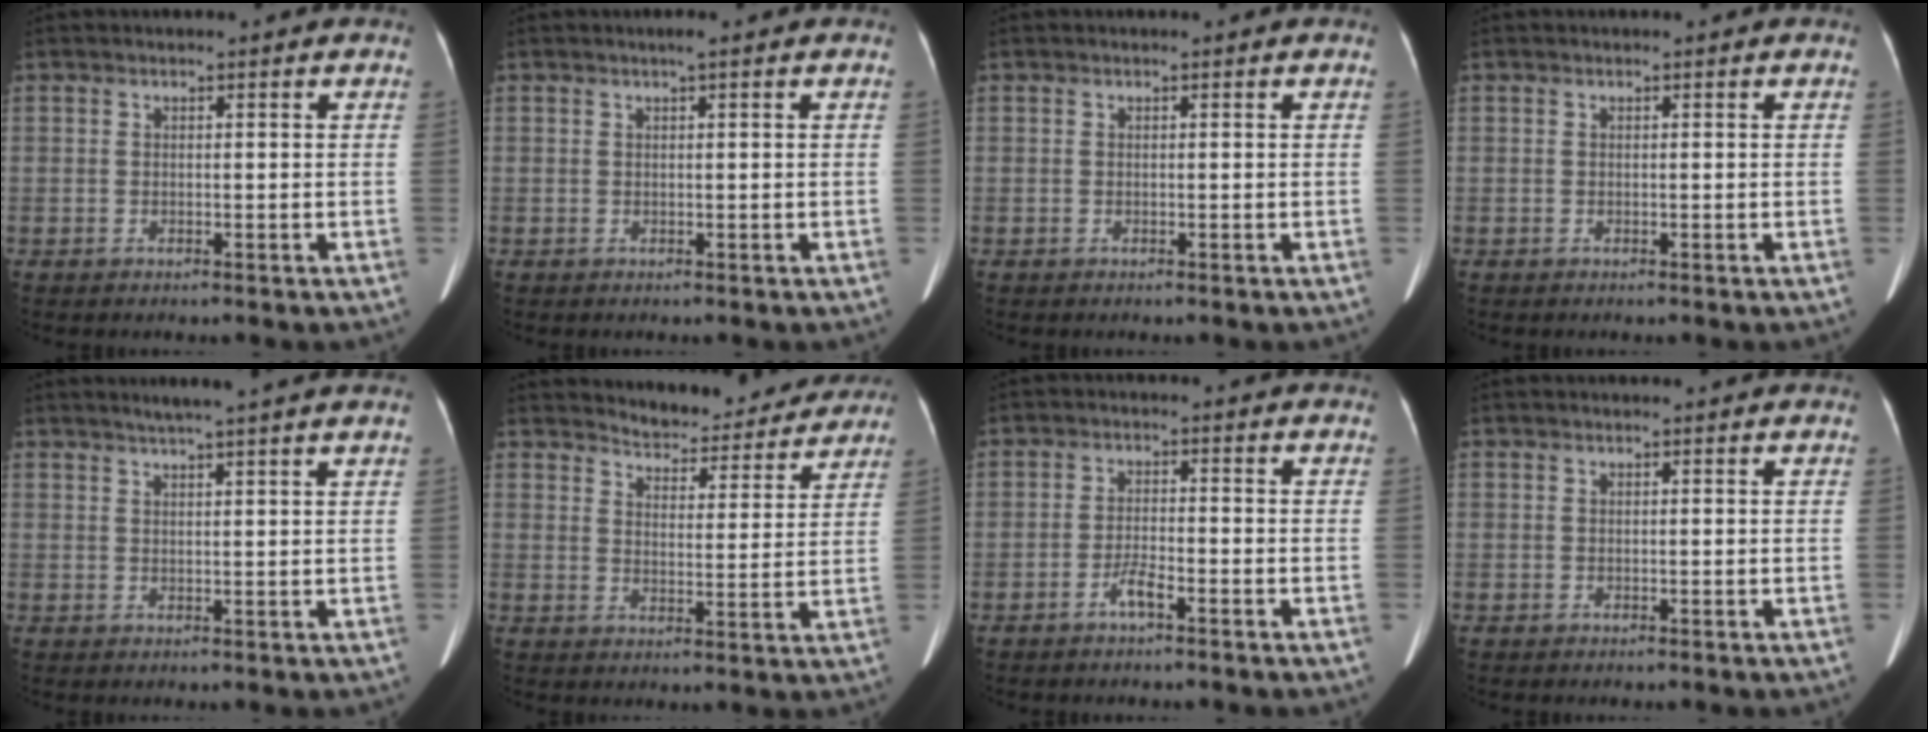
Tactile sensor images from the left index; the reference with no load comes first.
{"total": 0.9, "force": [0.6, 0.0, 0.6], "torque": [-0.012, 0.010, 0.012]}
{"total": 0.0}
{"total": 0.0}
{"total": 6.8, "force": [5.7, -0.9, 3.6], "torque": [-0.052, 0.017, 0.073]}
{"total": 11.6, "force": [11.2, 2.5, 1.6], "torque": [-0.013, -0.010, 0.137]}
{"total": 2.5, "force": [-1.6, 0.2, 1.9], "torque": [-0.040, -0.001, -0.033]}
{"total": 1.1, "force": [1.0, 0.0, 0.2], "torque": [-0.009, 0.005, 0.009]}